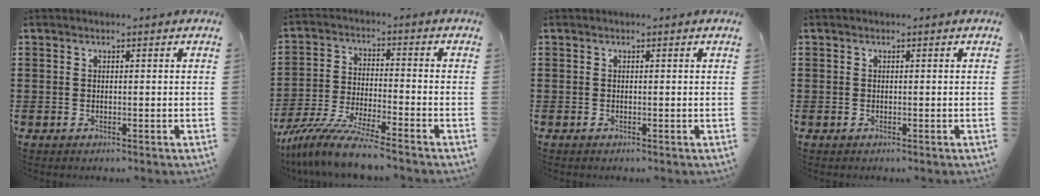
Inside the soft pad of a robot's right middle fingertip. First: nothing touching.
{"total": 8.8, "force": [-7.8, -0.2, 4.0], "torque": [-0.087, -0.007, -0.153]}
{"total": 0.0}
{"total": 0.0}